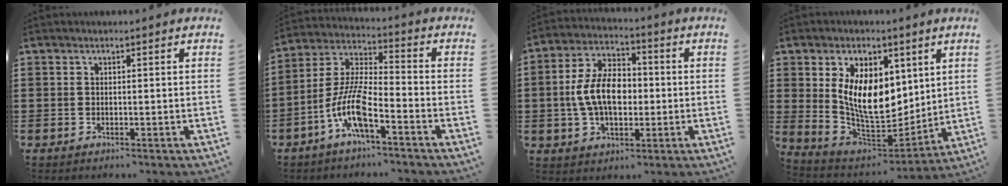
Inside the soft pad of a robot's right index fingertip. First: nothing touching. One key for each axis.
{"total": 9.7, "fx": -5.4, "fy": 2.3, "fz": 7.7, "tx": -0.181, "ty": -0.008, "tz": -0.107}
{"total": 9.3, "fx": -0.6, "fy": 5.9, "fz": 7.2, "tx": -0.170, "ty": 0.010, "tz": -0.018}
{"total": 10.3, "fx": 2.7, "fy": 6.4, "fz": 7.6, "tx": -0.159, "ty": -0.006, "tz": 0.048}